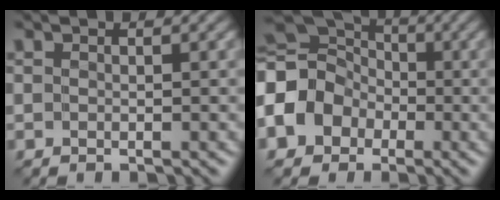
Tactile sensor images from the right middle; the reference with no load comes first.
{"total": 9.7, "force": [-1.5, 8.3, 4.7], "torque": [-0.105, 0.003, -0.063]}